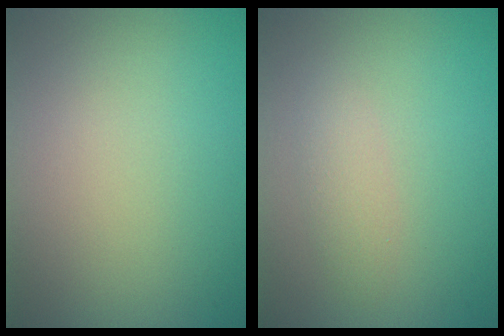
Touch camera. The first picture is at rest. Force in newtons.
{"total": 1.5, "press": 1.5, "slide": 0.1}